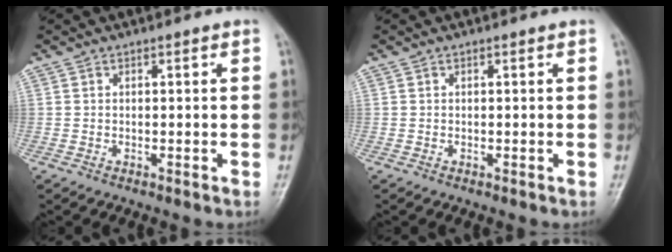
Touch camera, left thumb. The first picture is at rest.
{"total": 0.0}